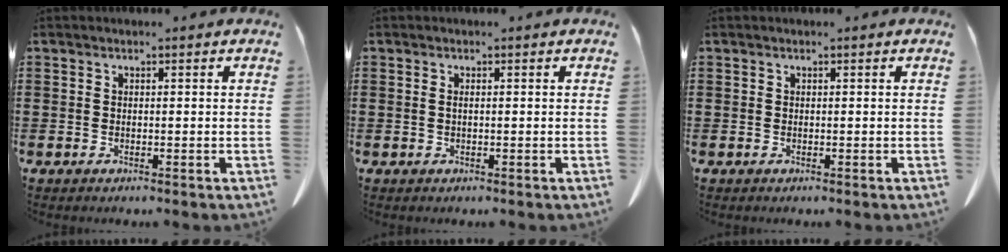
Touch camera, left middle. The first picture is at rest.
{"total": 0.6, "force": [0.1, 0.2, 0.6], "torque": [-0.014, 0.000, 0.001]}
{"total": 0.0}